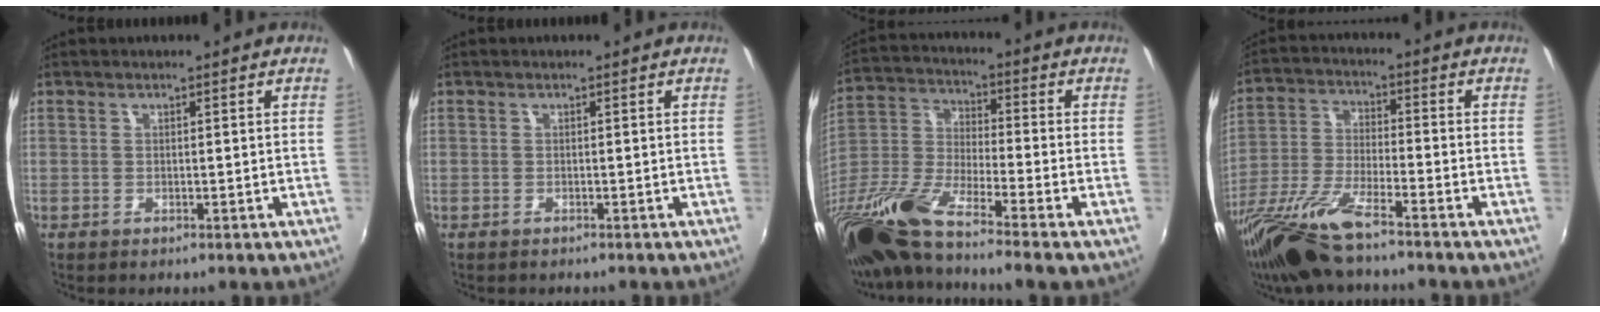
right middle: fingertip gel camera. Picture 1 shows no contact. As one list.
[{"total": 0.7, "force": [-0.5, 0.4, 0.0], "torque": [-0.001, 0.000, -0.008]}, {"total": 18.0, "force": [-13.0, 1.5, 12.3], "torque": [-0.245, -0.048, -0.258]}, {"total": 13.7, "force": [-10.5, 2.3, 8.6], "torque": [-0.182, -0.034, -0.203]}]